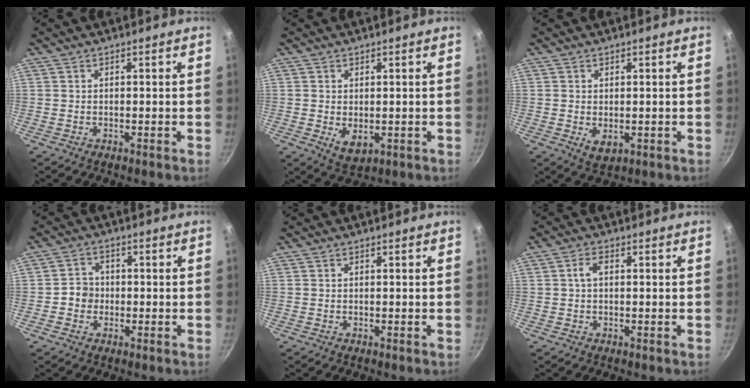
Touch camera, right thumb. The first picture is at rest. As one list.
[{"total": 4.2, "force": [-0.2, 2.8, 3.2], "torque": [-0.050, -0.015, 0.004]}, {"total": 3.2, "force": [-0.2, 2.1, 2.4], "torque": [-0.040, -0.010, 0.002]}, {"total": 3.7, "force": [-0.8, 3.4, 1.3], "torque": [0.004, 0.014, -0.020]}, {"total": 0.0}, {"total": 2.2, "force": [0.2, 1.3, 1.8], "torque": [-0.033, 0.008, 0.004]}]